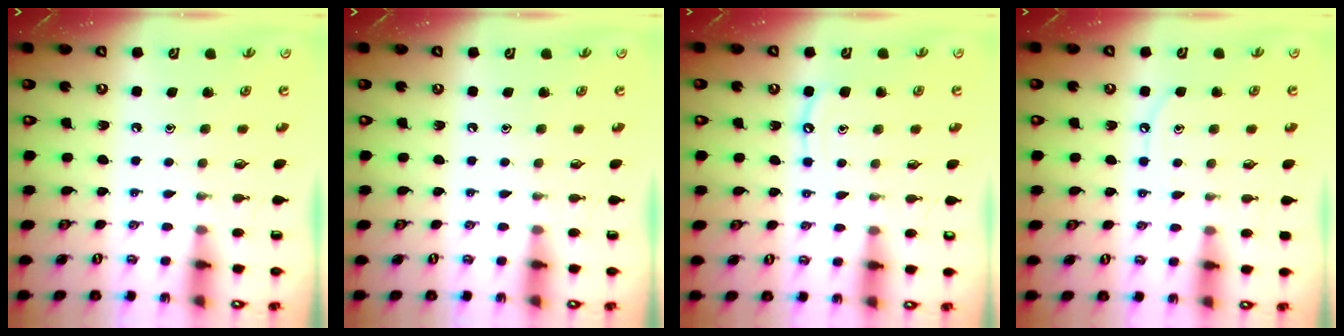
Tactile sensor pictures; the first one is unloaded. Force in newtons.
{"total": 0.0}
{"total": 6.0, "press": 6.0, "slide": 0.6}
{"total": 6.5, "press": 6.5, "slide": 0.8}